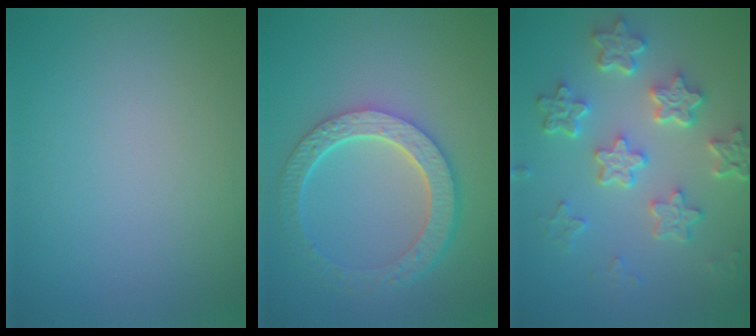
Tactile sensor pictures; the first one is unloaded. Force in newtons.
{"total": 6.1, "press": 4.6, "slide": 3.9}
{"total": 6.2, "press": 4.9, "slide": 3.9}